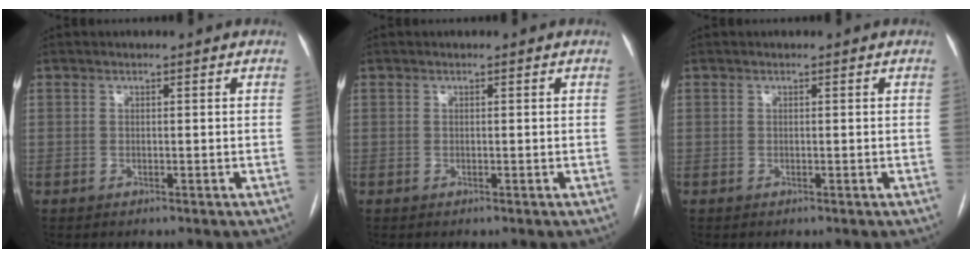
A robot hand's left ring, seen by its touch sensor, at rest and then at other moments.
{"total": 0.0}
{"total": 0.0}